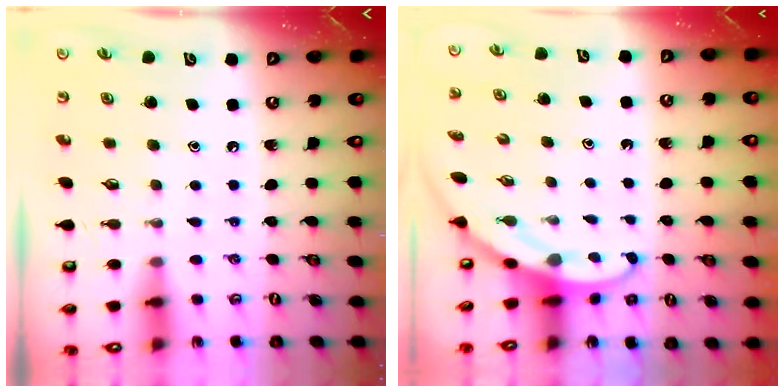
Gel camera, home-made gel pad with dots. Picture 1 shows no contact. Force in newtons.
{"total": 3.3, "press": 3.3, "slide": 0.2}